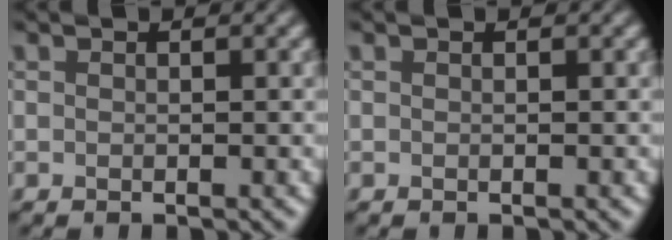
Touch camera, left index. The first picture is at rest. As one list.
[{"total": 0.0}]